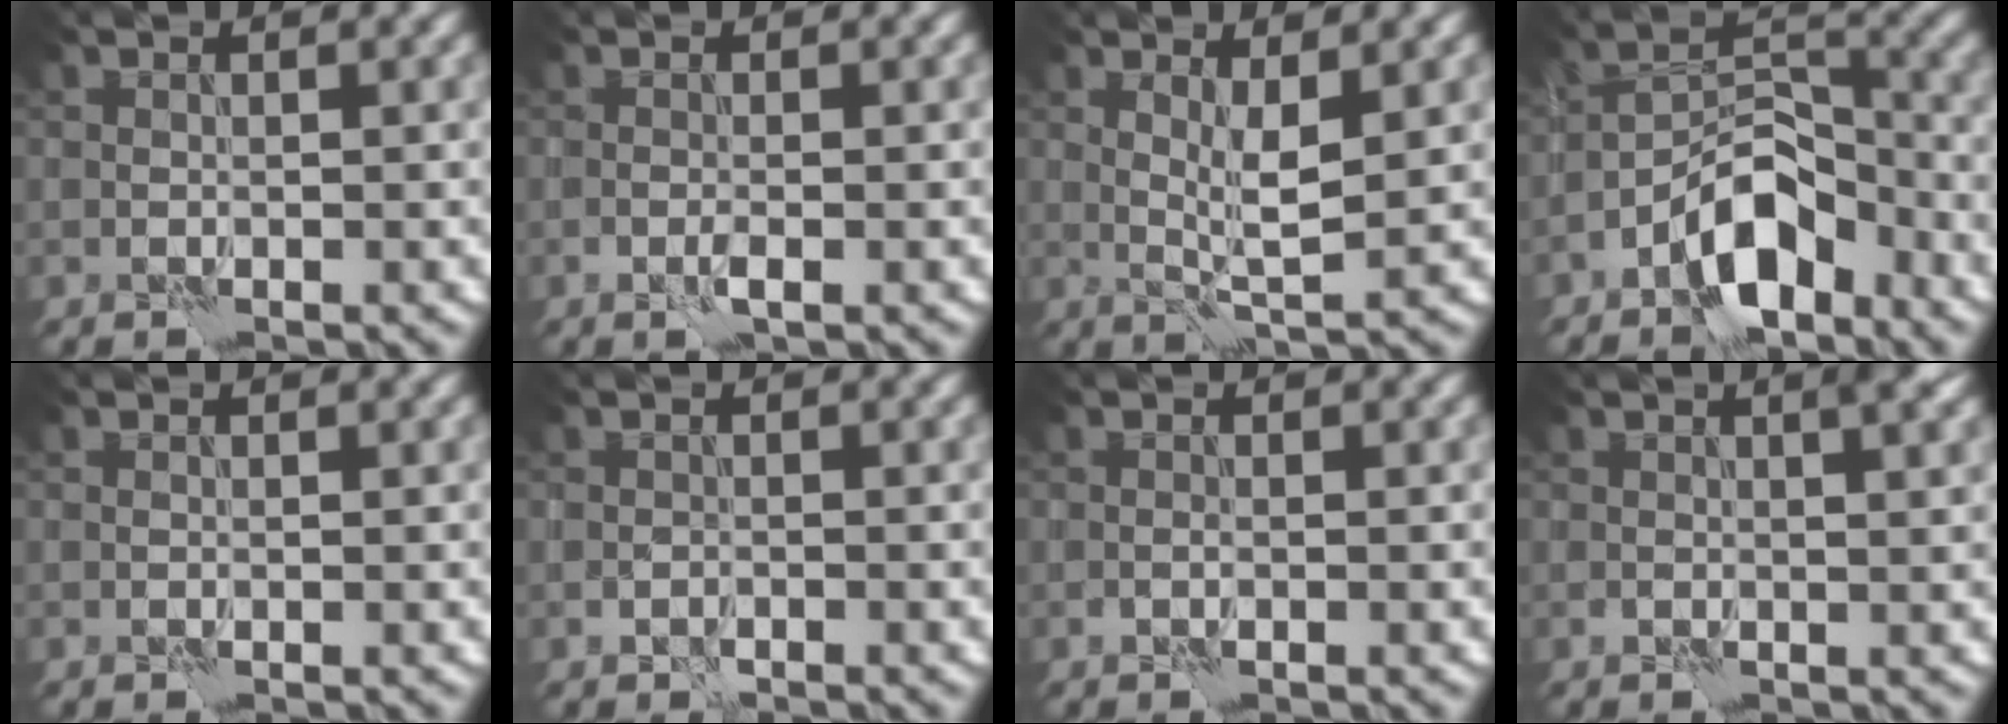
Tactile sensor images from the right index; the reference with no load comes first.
{"total": 1.3, "force": [-0.6, 0.2, 1.1], "torque": [-0.024, 0.000, -0.014]}
{"total": 2.6, "force": [0.7, 0.5, 2.5], "torque": [-0.047, -0.008, 0.015]}
{"total": 6.7, "force": [-4.1, 2.9, 4.5], "torque": [-0.069, 0.014, -0.081]}
{"total": 0.0}
{"total": 0.9, "force": [-0.7, 0.4, 0.4], "torque": [-0.007, 0.002, -0.015]}
{"total": 0.8, "force": [-0.5, 0.2, 0.5], "torque": [-0.011, 0.003, -0.011]}
{"total": 1.9, "force": [0.5, 0.3, 1.8], "torque": [-0.026, 0.003, 0.004]}